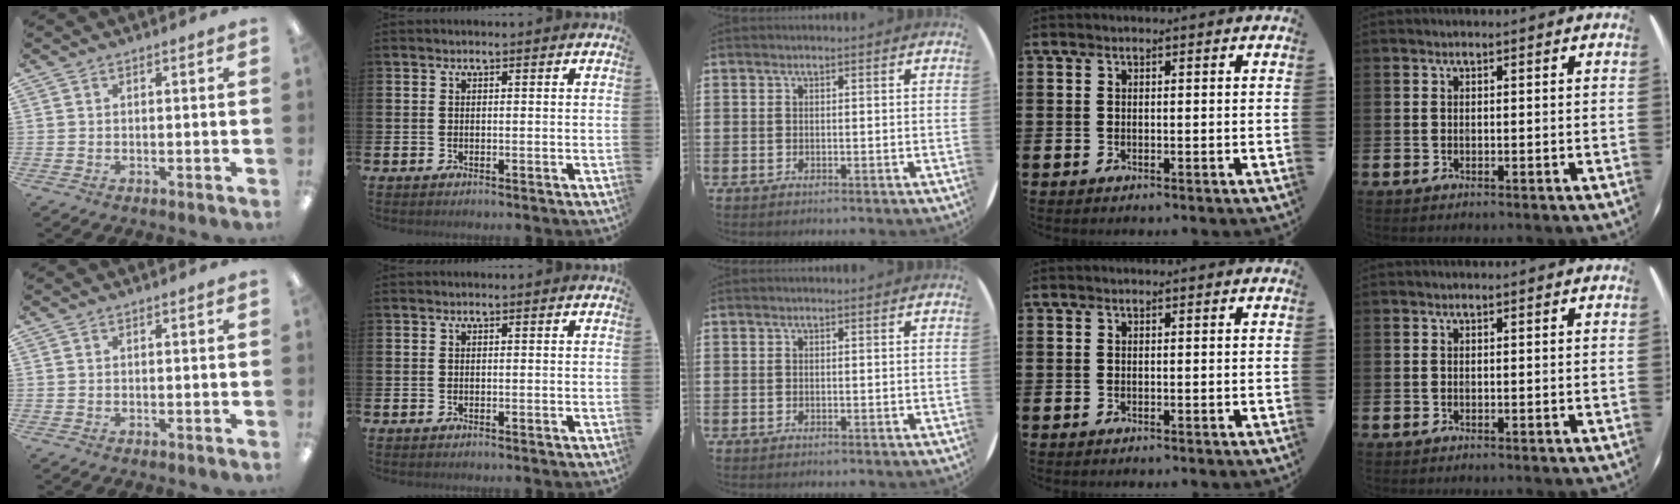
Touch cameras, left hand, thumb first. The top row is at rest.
{}